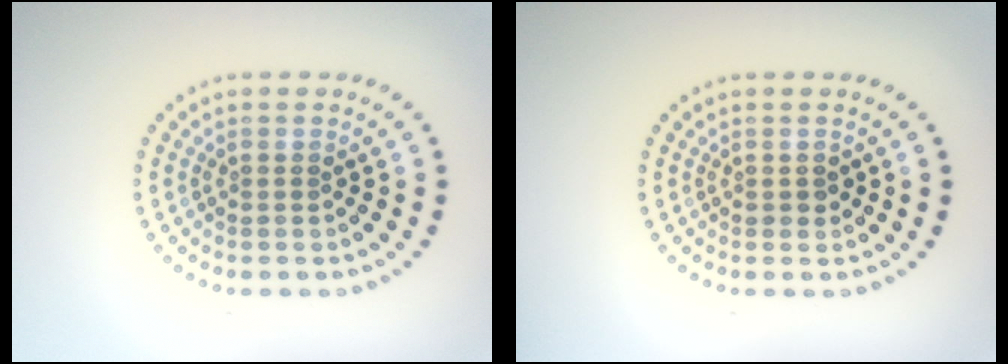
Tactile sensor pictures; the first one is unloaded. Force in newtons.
{"total": 0.8, "press": 0.8, "slide": 0.1}